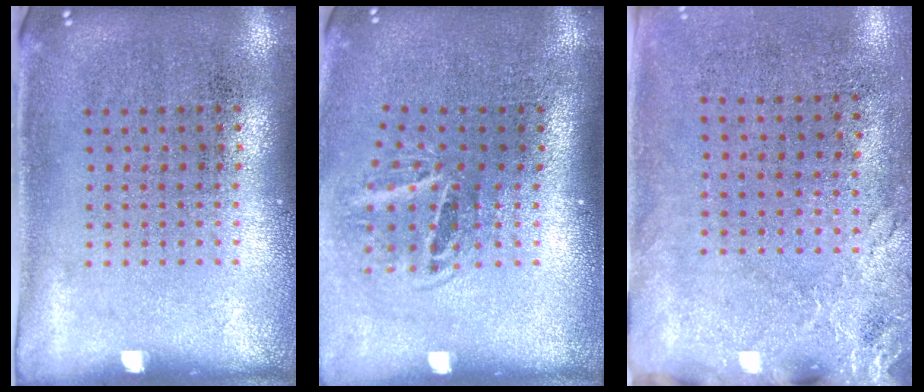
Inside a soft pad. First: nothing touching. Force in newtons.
{"total": 1.8, "press": 1.2, "slide": 1.3}
{"total": 2.6, "press": 2.1, "slide": 1.5}